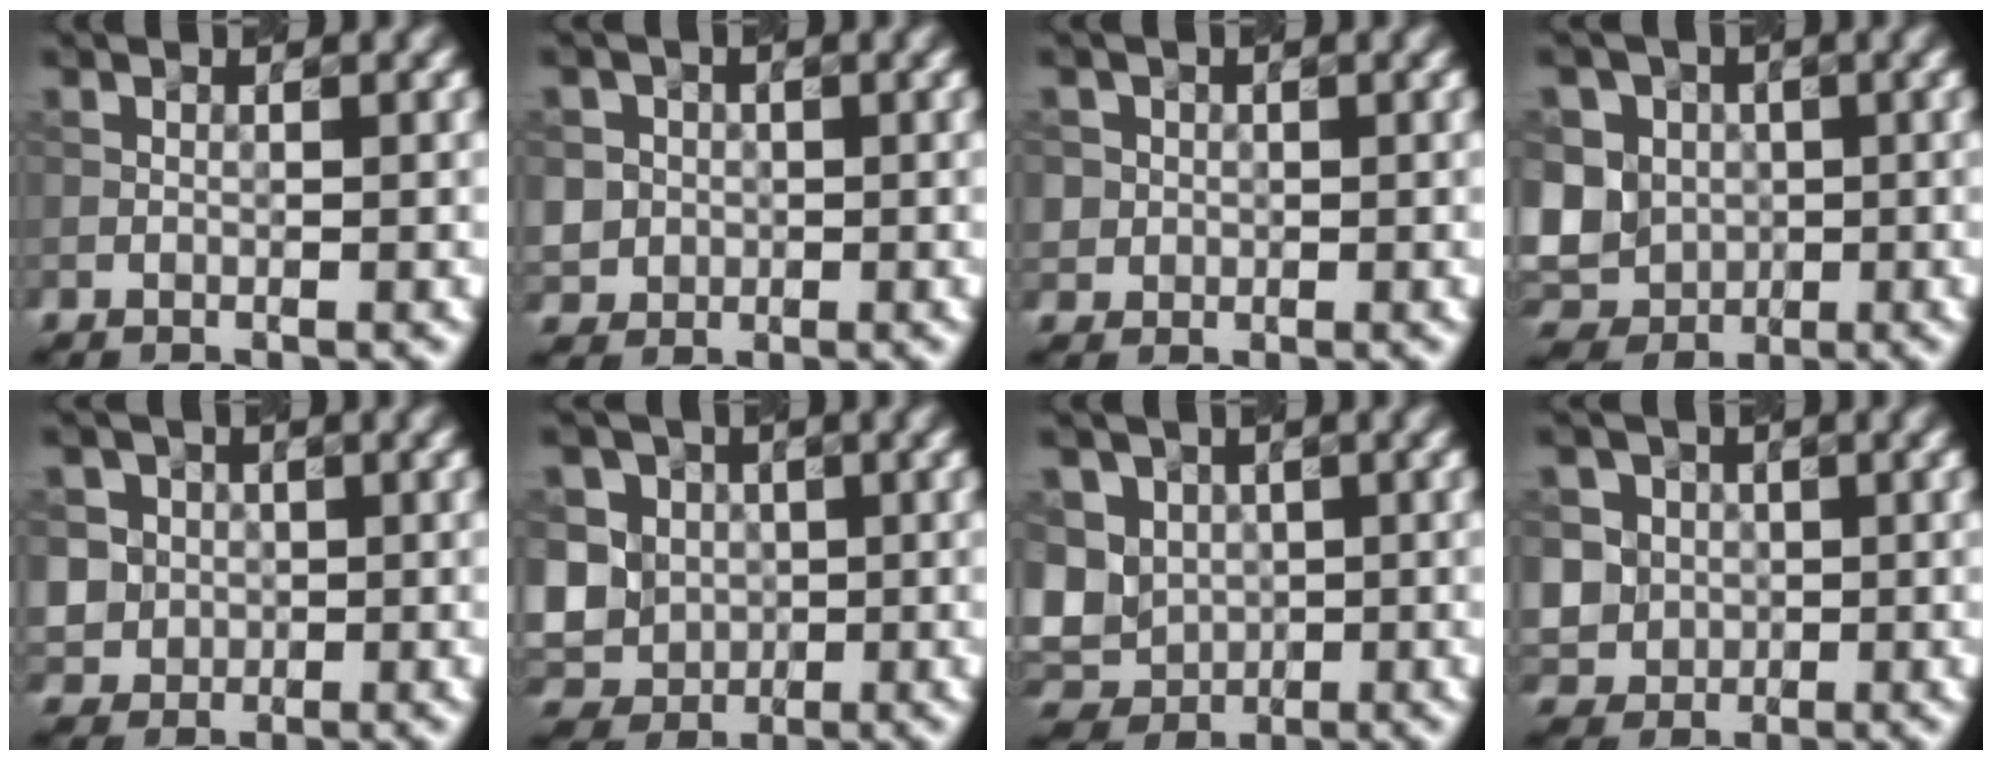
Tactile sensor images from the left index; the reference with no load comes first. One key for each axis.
{"total": 3.7, "fx": 0.1, "fy": 3.6, "fz": 0.9, "tx": -0.016, "ty": 0.009, "tz": 0.001}
{"total": 1.6, "fx": 0.2, "fy": 1.6, "fz": 0.2, "tx": 0.001, "ty": -0.005, "tz": 0.022}
{"total": 10.1, "fx": 0.4, "fy": 8.6, "fz": 5.2, "tx": -0.107, "ty": 0.009, "tz": -0.026}
{"total": 5.8, "fx": 0.8, "fy": 5.5, "fz": 1.8, "tx": -0.049, "ty": 0.021, "tz": 0.006}
{"total": 10.9, "fx": 0.8, "fy": 9.5, "fz": 5.2, "tx": -0.120, "ty": 0.021, "tz": -0.020}
{"total": 7.9, "fx": 0.3, "fy": 6.6, "fz": 4.3, "tx": -0.083, "ty": -0.001, "tz": -0.006}
{"total": 7.8, "fx": 1.0, "fy": 7.1, "fz": 3.0, "tx": -0.078, "ty": 0.022, "tz": 0.000}